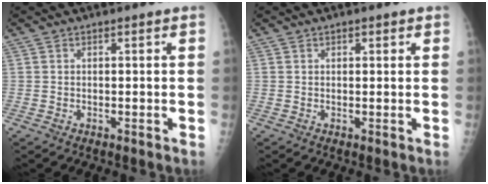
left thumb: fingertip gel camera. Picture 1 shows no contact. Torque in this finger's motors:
{"motor_torque": [-0.06, 0.06, -0.08, -0.04, -0.01]}